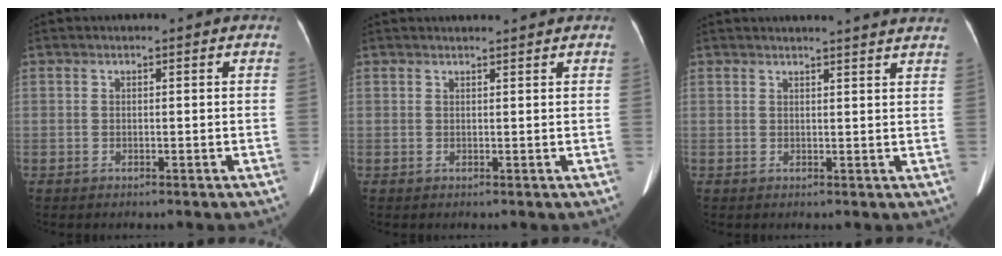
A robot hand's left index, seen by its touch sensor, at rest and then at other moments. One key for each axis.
{"total": 2.9, "fx": 2.8, "fy": 0.0, "fz": 0.7, "tx": -0.013, "ty": 0.015, "tz": 0.034}
{"total": 9.5, "fx": 9.1, "fy": -0.3, "fz": 2.9, "tx": -0.038, "ty": -0.002, "tz": 0.086}